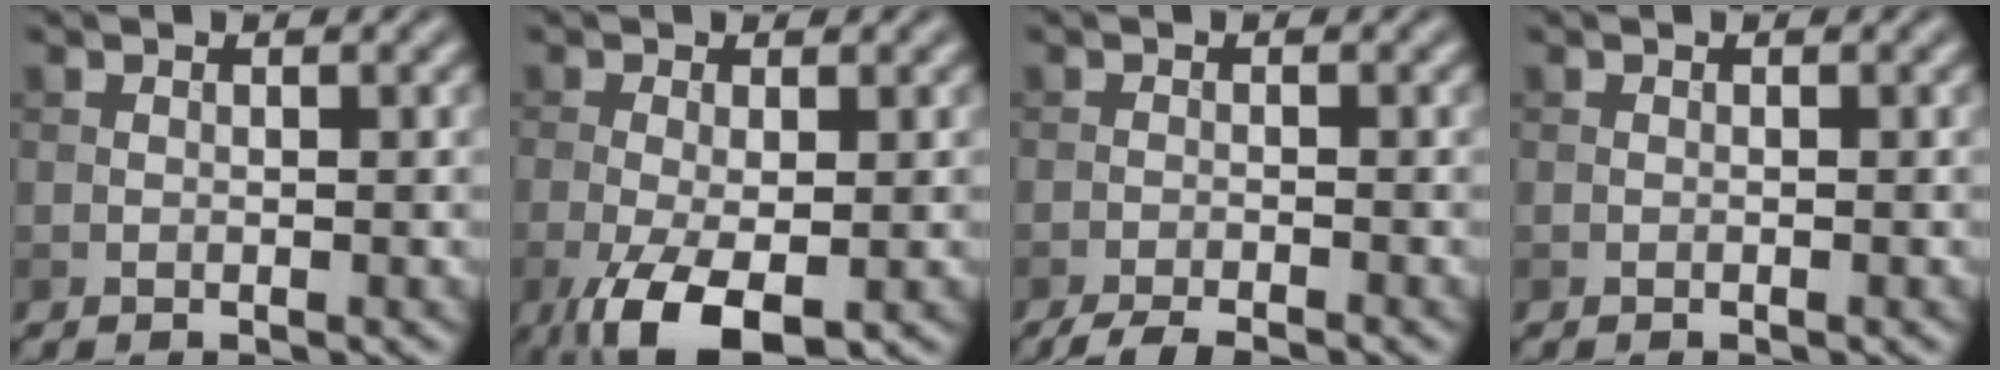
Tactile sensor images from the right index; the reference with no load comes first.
{"total": 6.2, "force": [-2.7, 2.4, 5.0], "torque": [-0.105, -0.015, -0.046]}
{"total": 2.9, "force": [-2.4, 0.4, 1.4], "torque": [-0.020, -0.001, -0.048]}
{"total": 0.0}